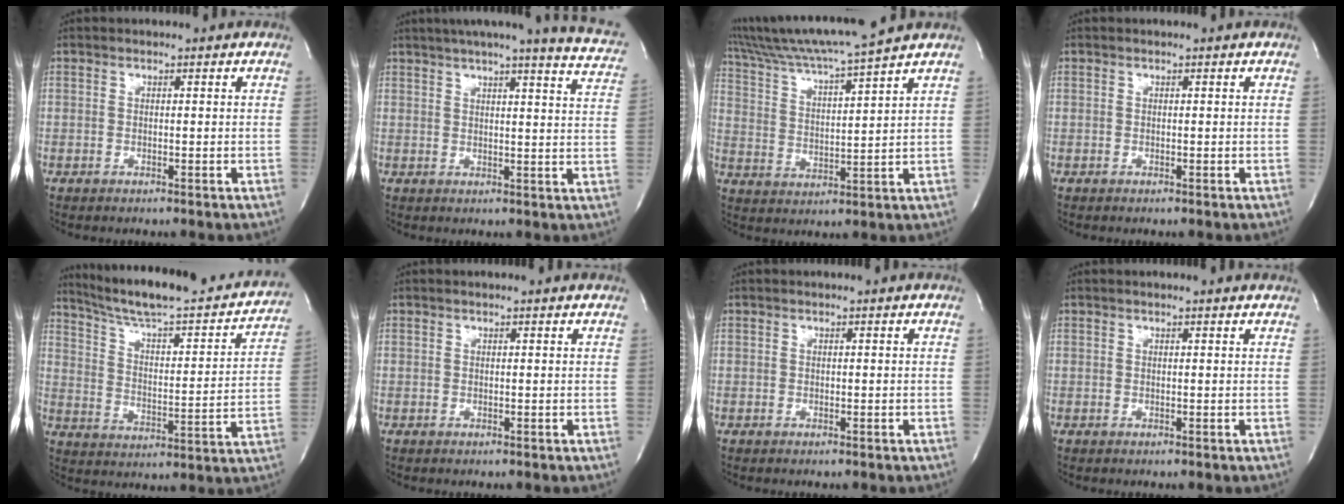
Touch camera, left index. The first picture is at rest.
{"total": 17.1, "force": [14.8, 0.3, 8.5], "torque": [-0.113, -0.029, 0.164]}
{"total": 13.6, "force": [11.9, -1.7, 6.4], "torque": [-0.122, 0.009, 0.202]}
{"total": 0.0}
{"total": 24.9, "force": [21.9, 3.2, 11.4], "torque": [-0.175, -0.015, 0.304]}
{"total": 1.8, "force": [1.7, -0.1, 0.7], "torque": [-0.014, 0.011, 0.020]}
{"total": 0.0}
{"total": 3.2, "force": [3.0, 0.0, 1.1], "torque": [-0.018, 0.013, 0.029]}